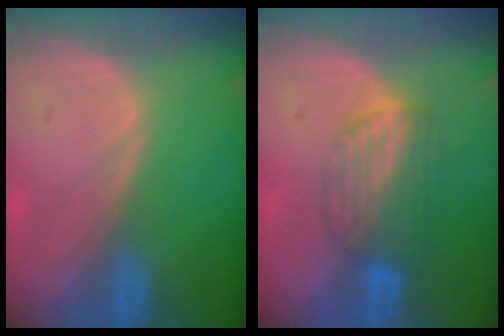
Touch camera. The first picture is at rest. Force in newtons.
{"total": 6.7, "press": 6.1, "slide": 2.8}